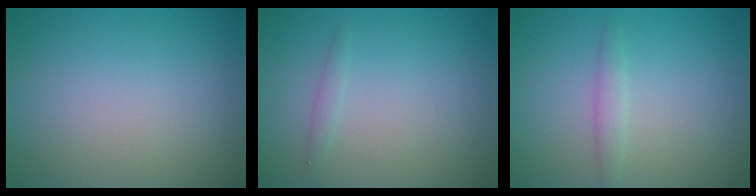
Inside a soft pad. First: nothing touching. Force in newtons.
{"total": 0.7, "press": 0.7, "slide": 0.0}
{"total": 1.4, "press": 1.4, "slide": 0.0}